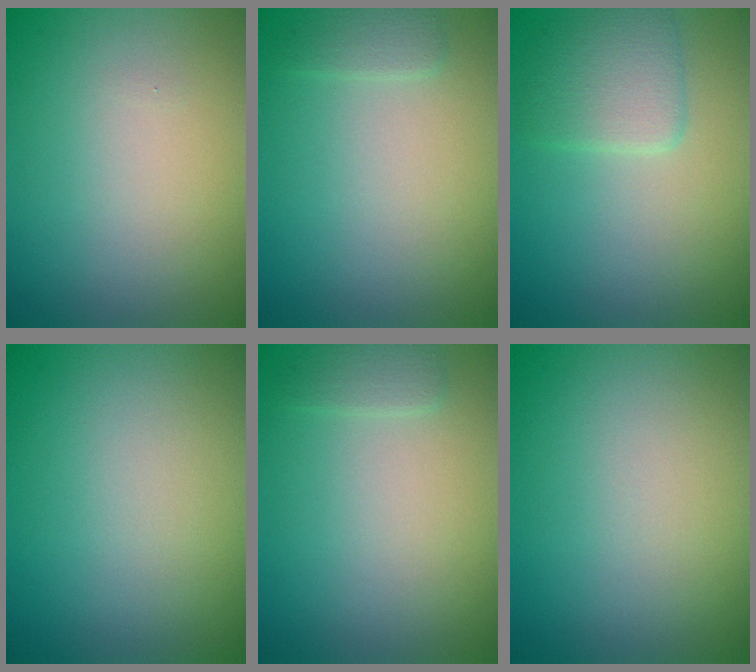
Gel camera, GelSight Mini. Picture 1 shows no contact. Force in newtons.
{"total": 1.1, "press": 1.1, "slide": 0.1}
{"total": 2.8, "press": 2.8, "slide": 0.1}
{"total": 0.0}
{"total": 1.1, "press": 1.1, "slide": 0.1}
{"total": 0.0}